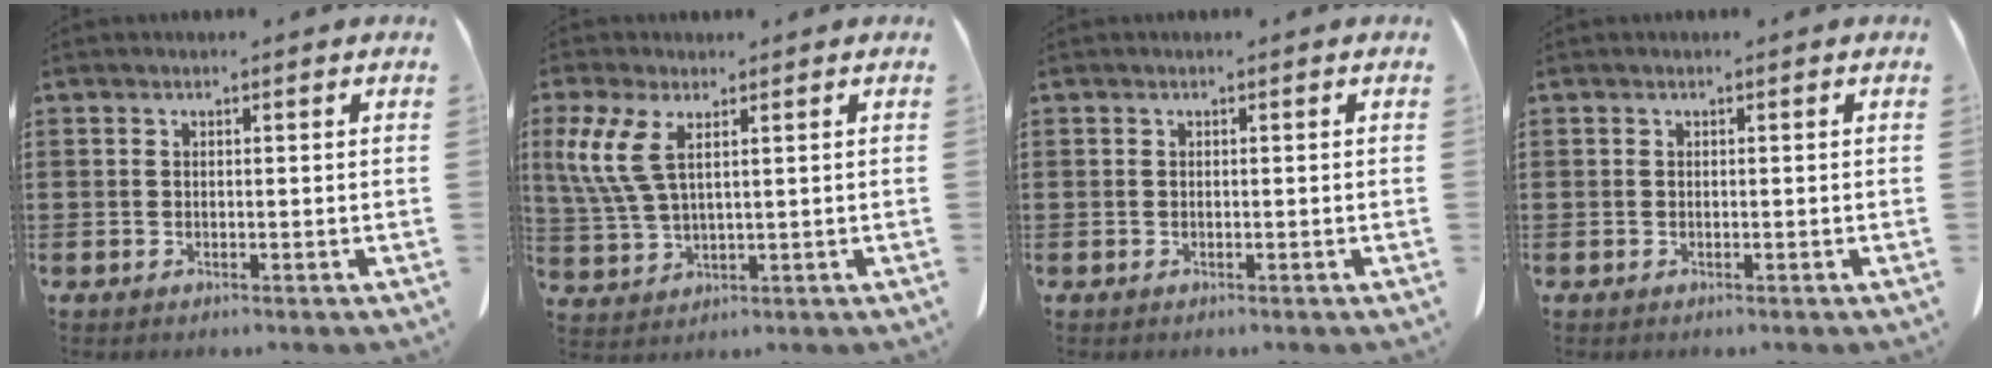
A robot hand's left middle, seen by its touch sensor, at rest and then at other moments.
{"total": 6.5, "force": [2.9, 2.5, 5.3], "torque": [-0.135, -0.002, 0.047]}
{"total": 0.0}
{"total": 0.0}